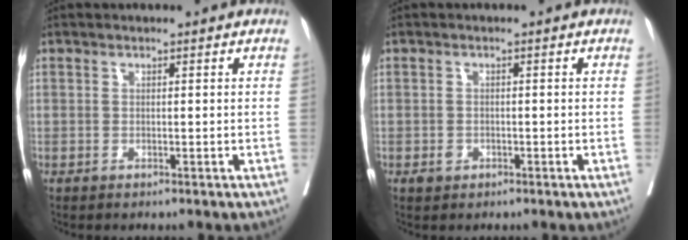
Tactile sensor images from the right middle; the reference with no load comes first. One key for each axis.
{"total": 1.3, "fx": -0.6, "fy": 1.1, "fz": 0.5, "tx": -0.003, "ty": 0.004, "tz": -0.005}